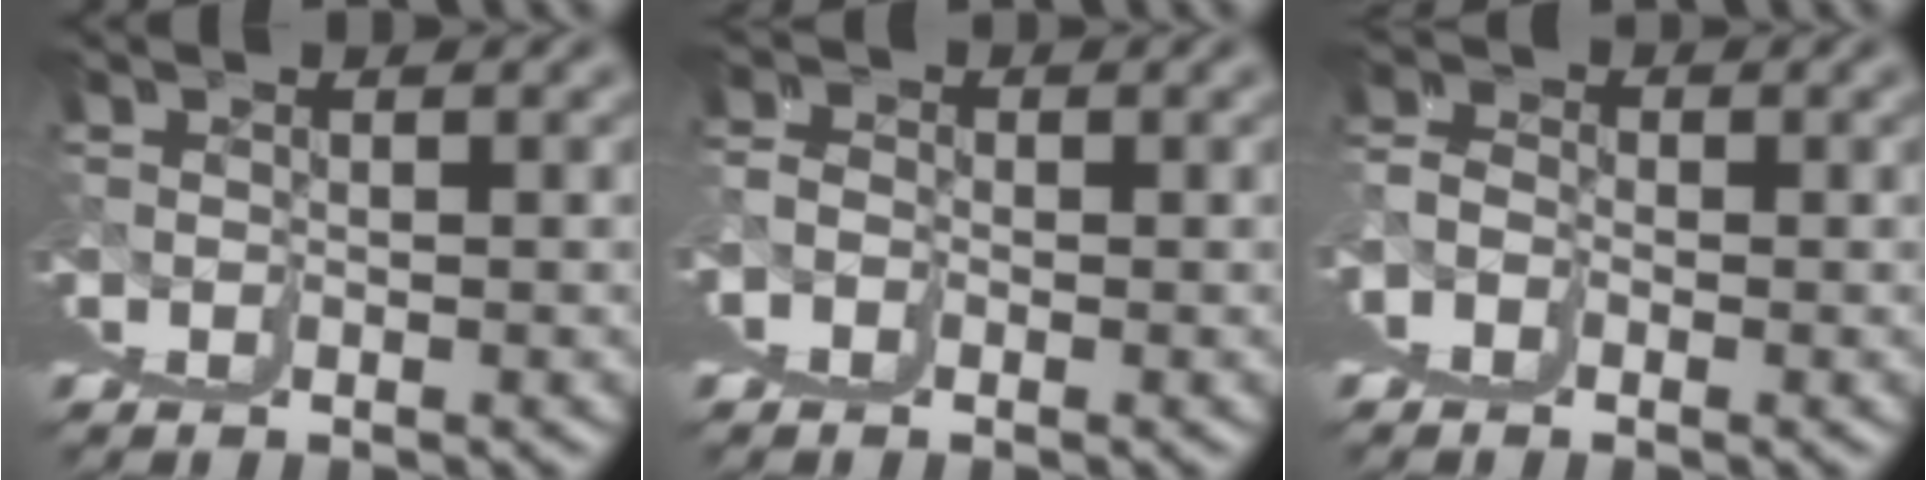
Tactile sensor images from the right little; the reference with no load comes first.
{"total": 1.8, "force": [1.4, 0.9, 0.4], "torque": [-0.007, 0.001, 0.021]}
{"total": 2.6, "force": [1.4, 1.7, 1.3], "torque": [-0.024, -0.002, 0.022]}